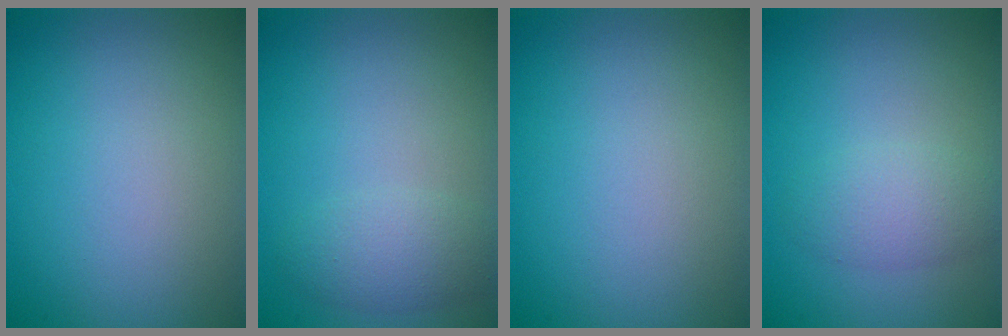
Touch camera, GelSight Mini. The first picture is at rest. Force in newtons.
{"total": 2.3, "press": 2.3, "slide": 0.0}
{"total": 0.0}
{"total": 2.6, "press": 2.6, "slide": 0.1}